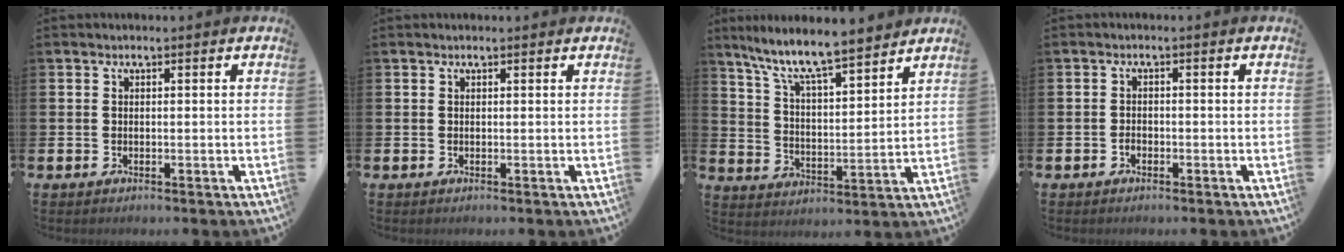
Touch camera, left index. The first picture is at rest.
{"total": 0.0}
{"total": 8.7, "force": [8.0, 0.7, 3.4], "torque": [-0.099, -0.054, 0.138]}
{"total": 1.1, "force": [-0.6, 0.8, 0.4], "torque": [-0.006, -0.002, -0.012]}